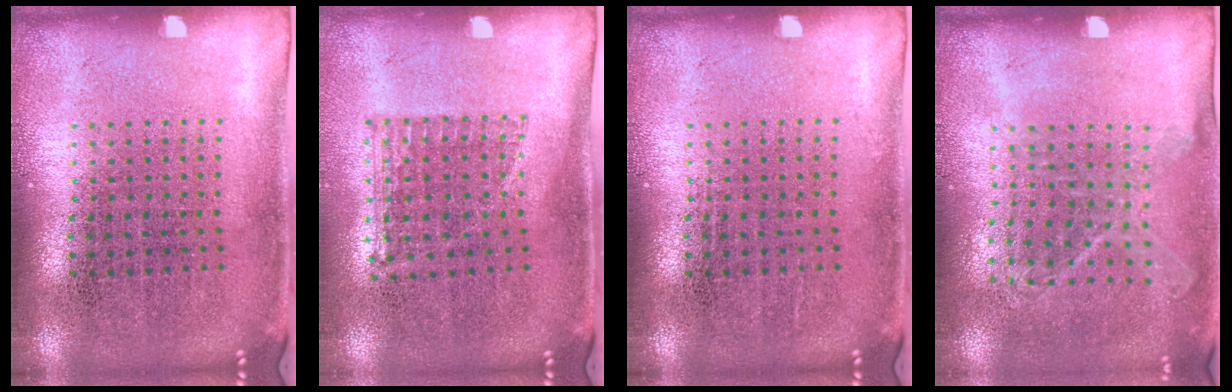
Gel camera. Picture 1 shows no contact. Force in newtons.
{"total": 1.0, "press": 0.9, "slide": 0.5}
{"total": 0.0}
{"total": 1.1, "press": 1.0, "slide": 0.5}